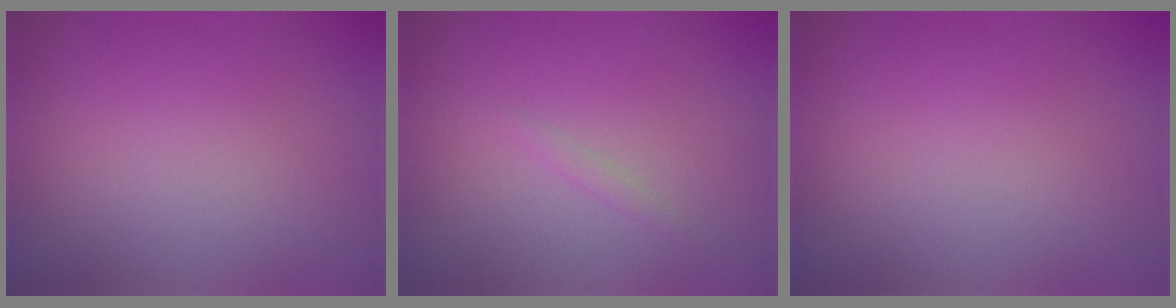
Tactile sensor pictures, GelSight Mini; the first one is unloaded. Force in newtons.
{"total": 0.7, "press": 0.7, "slide": 0.1}
{"total": 0.0}